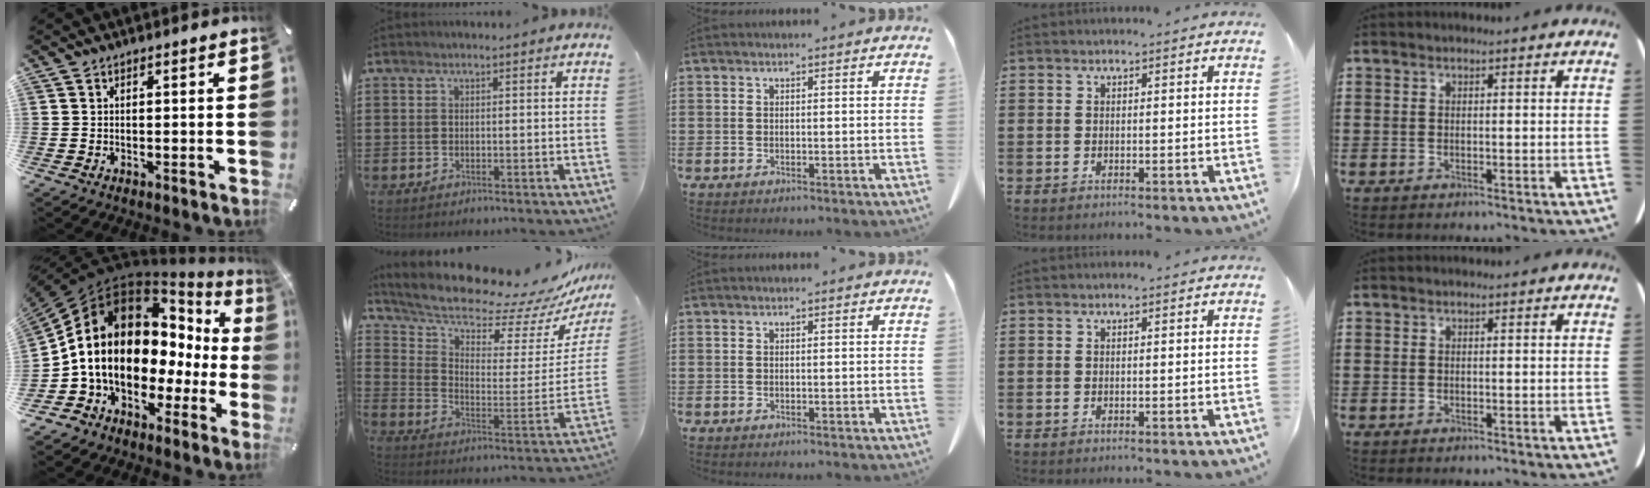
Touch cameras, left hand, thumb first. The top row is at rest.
{"thumb": {"total": 15.4, "force": [0.7, 12.1, 9.5], "torque": [-0.189, -0.035, 0.010]}, "index": {"total": 9.9, "force": [8.9, 1.5, 4.1], "torque": [-0.102, -0.085, 0.146]}}